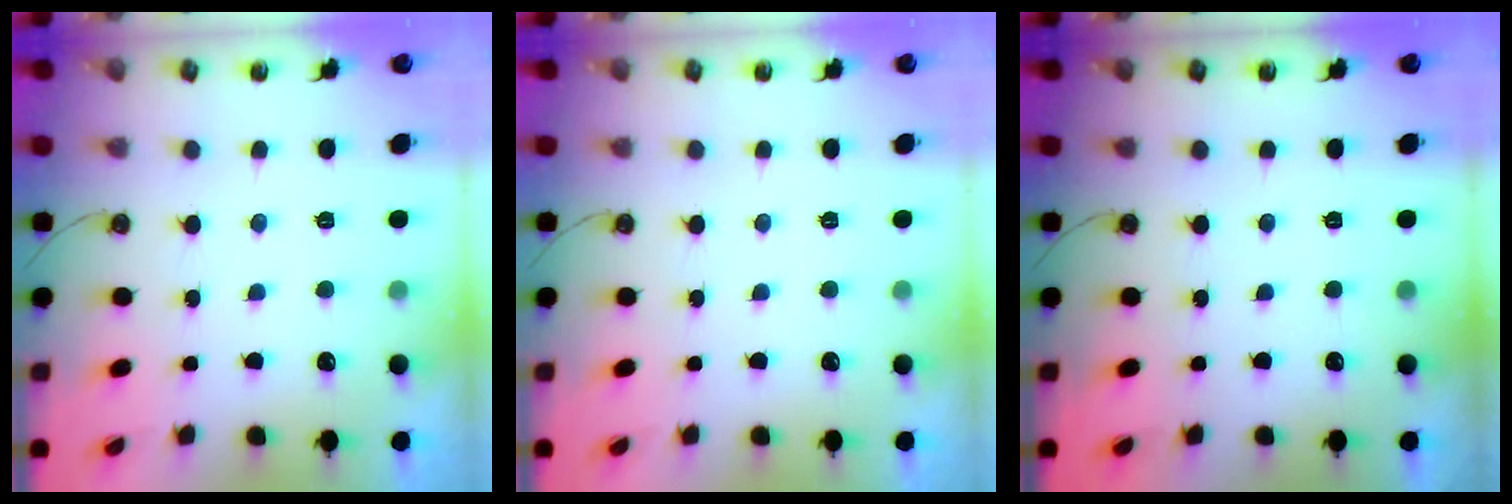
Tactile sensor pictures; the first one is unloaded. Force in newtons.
{"total": 0.0}
{"total": 0.0}